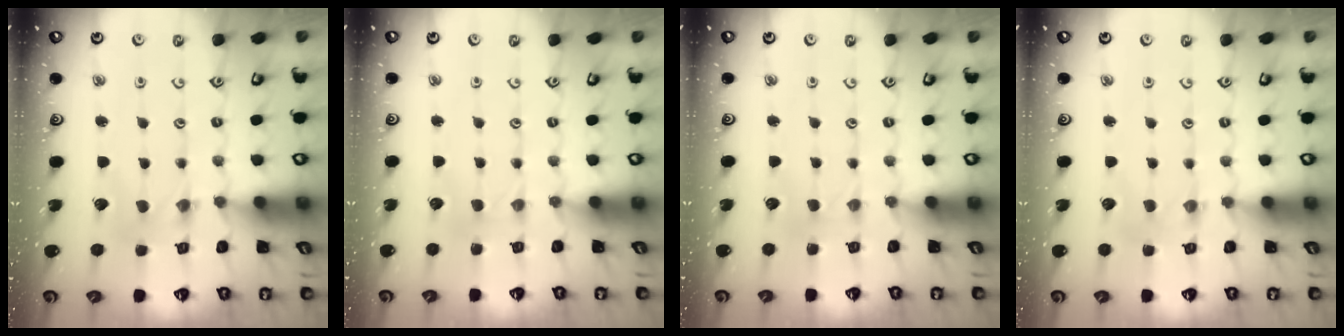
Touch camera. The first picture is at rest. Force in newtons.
{"total": 1.9, "press": 1.9, "slide": 0.3}
{"total": 1.9, "press": 1.9, "slide": 0.3}
{"total": 1.9, "press": 1.8, "slide": 0.4}